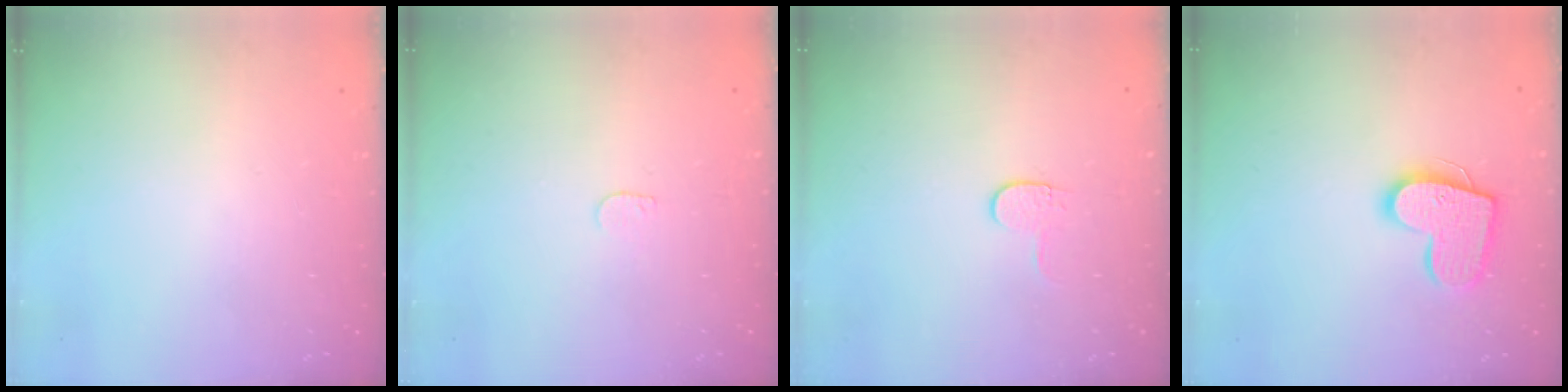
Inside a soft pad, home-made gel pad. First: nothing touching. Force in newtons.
{"total": 3.2, "press": 3.2, "slide": 0.3}
{"total": 3.9, "press": 3.8, "slide": 0.5}
{"total": 14.2, "press": 14.2, "slide": 1.0}